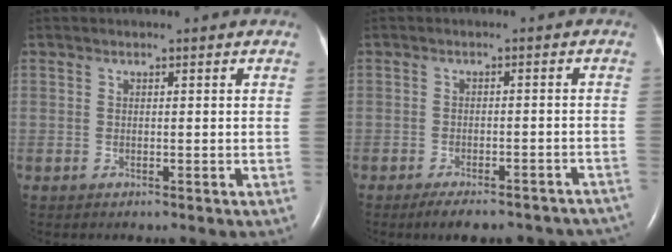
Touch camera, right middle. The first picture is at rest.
{"total": 14.5, "force": [-12.7, 4.2, 5.5], "torque": [-0.065, 0.016, -0.145]}